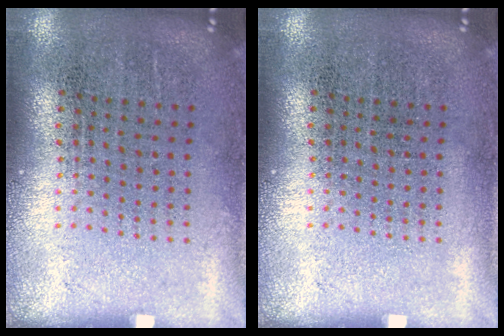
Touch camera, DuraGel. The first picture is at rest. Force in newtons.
{"total": 0.0}